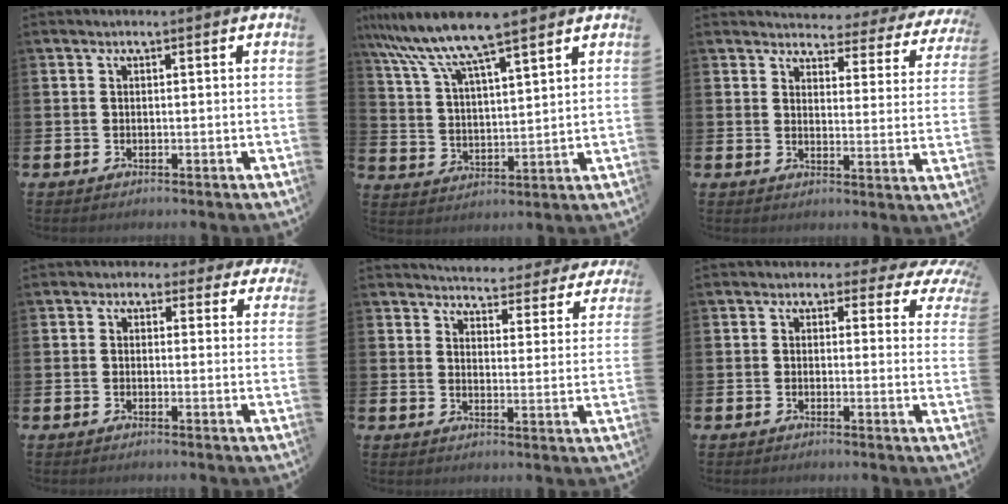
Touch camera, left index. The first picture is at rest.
{"total": 9.8, "force": [8.5, 0.8, 4.8], "torque": [-0.126, -0.034, 0.147]}
{"total": 3.0, "force": [2.8, 1.1, 0.4], "torque": [-0.022, -0.031, 0.042]}
{"total": 1.8, "force": [1.0, 1.4, 0.2], "torque": [-0.004, -0.003, 0.011]}
{"total": 4.2, "force": [4.1, 0.6, 0.3], "torque": [-0.023, -0.038, 0.068]}
{"total": 2.2, "force": [1.1, 1.6, 1.0], "torque": [-0.011, -0.015, 0.009]}